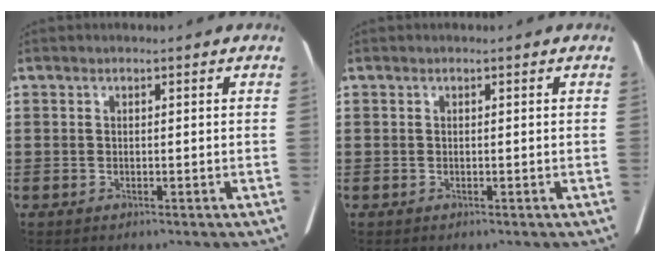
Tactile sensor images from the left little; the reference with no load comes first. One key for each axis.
{"total": 0.0}